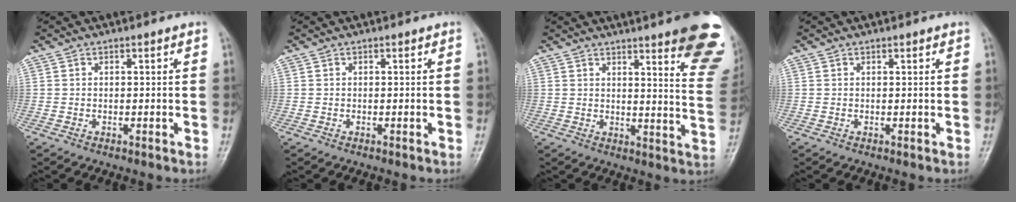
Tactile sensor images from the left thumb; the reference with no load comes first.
{"total": 0.0}
{"total": 18.3, "force": [11.8, 3.1, 13.6], "torque": [-0.140, -0.067, 0.132]}
{"total": 0.6, "force": [0.4, 0.2, 0.3], "torque": [-0.005, -0.002, 0.004]}